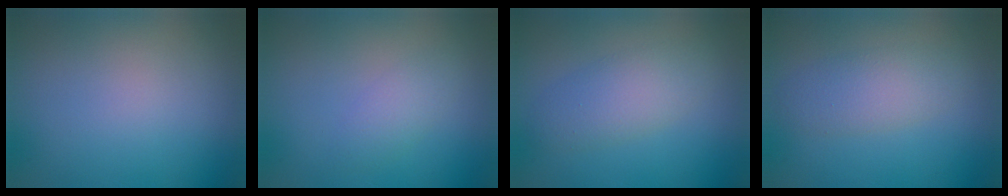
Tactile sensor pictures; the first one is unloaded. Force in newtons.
{"total": 1.6, "press": 1.6, "slide": 0.0}
{"total": 3.2, "press": 3.2, "slide": 0.1}
{"total": 3.0, "press": 3.0, "slide": 0.1}